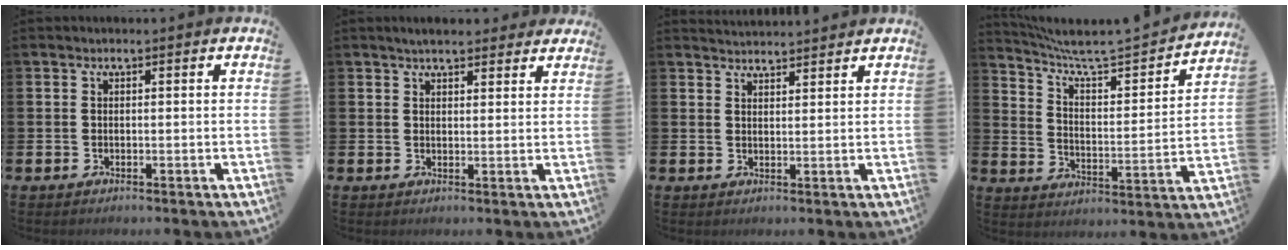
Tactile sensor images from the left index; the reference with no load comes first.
{"total": 3.6, "force": [3.3, 0.9, 0.9], "torque": [-0.024, -0.006, 0.061]}
{"total": 3.0, "force": [3.0, 0.2, -0.1], "torque": [-0.006, -0.014, 0.055]}
{"total": 7.1, "force": [6.5, 0.9, 2.7], "torque": [-0.088, -0.050, 0.106]}